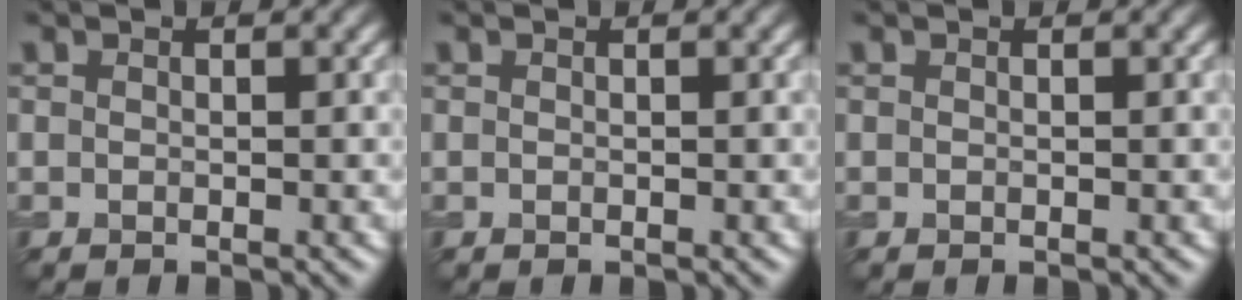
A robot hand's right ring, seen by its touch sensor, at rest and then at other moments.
{"total": 0.0}
{"total": 0.0}